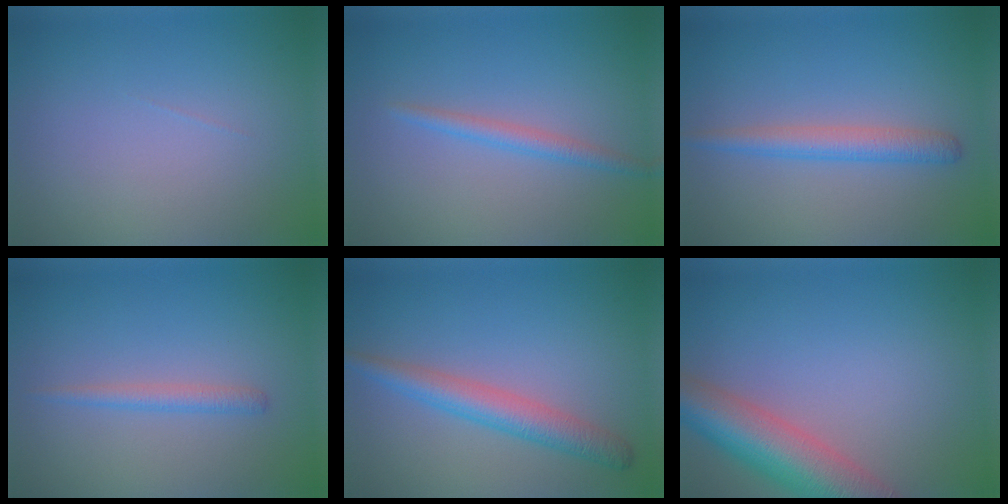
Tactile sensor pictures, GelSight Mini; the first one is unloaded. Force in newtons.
{"total": 1.7, "press": 1.7, "slide": 0.1}
{"total": 2.7, "press": 2.7, "slide": 0.1}
{"total": 1.5, "press": 1.5, "slide": 0.1}
{"total": 3.8, "press": 3.8, "slide": 0.3}
{"total": 8.2, "press": 8.2, "slide": 0.6}